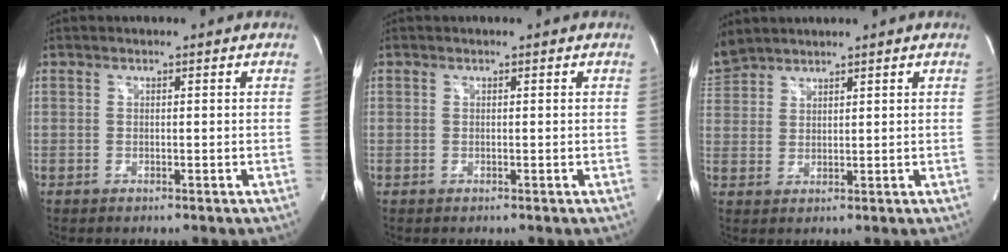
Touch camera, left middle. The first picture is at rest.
{"total": 0.0}
{"total": 4.4, "force": [4.2, 1.0, 0.3], "torque": [-0.019, 0.020, 0.090]}